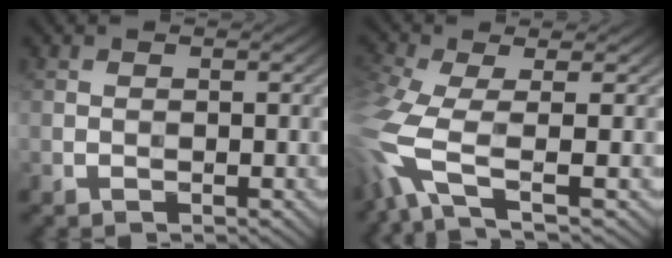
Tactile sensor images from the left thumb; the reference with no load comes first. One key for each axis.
{"total": 7.6, "fx": -1.8, "fy": 2.0, "fz": 7.1, "tx": -0.175, "ty": -0.013, "tz": -0.050}